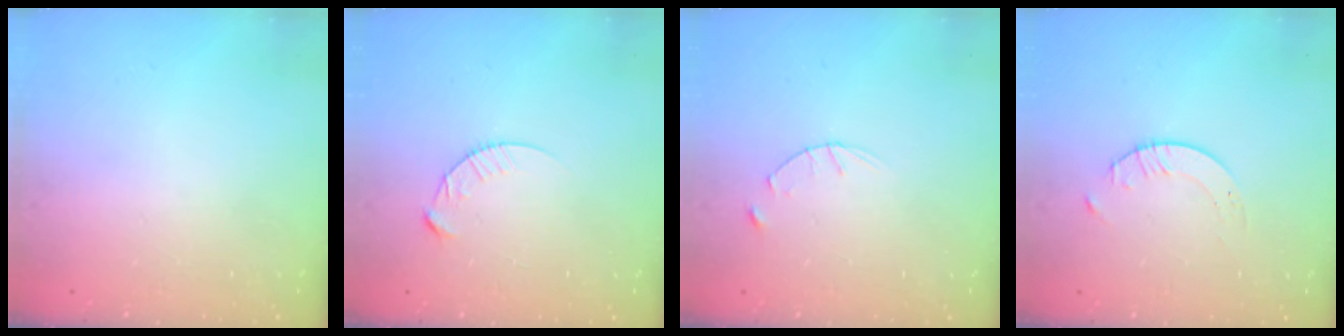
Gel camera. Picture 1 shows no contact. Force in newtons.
{"total": 4.3, "press": 4.3, "slide": 0.4}
{"total": 2.8, "press": 2.8, "slide": 0.4}
{"total": 1.7, "press": 1.7, "slide": 0.2}